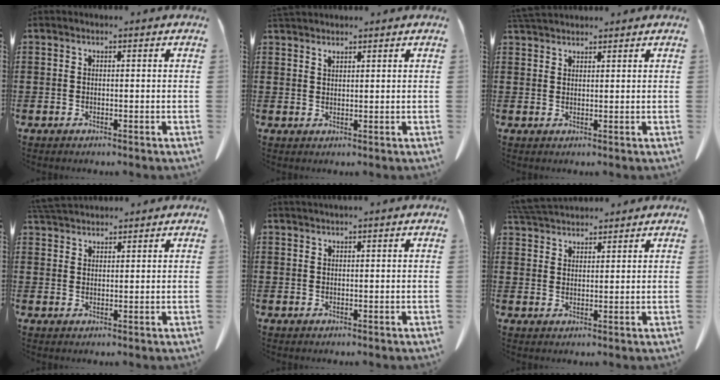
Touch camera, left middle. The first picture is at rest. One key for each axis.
{"total": 1.4, "fx": 1.3, "fy": 0.3, "fz": 0.4, "tx": -0.010, "ty": 0.000, "tz": 0.025}
{"total": 2.8, "fx": 2.6, "fy": 0.6, "fz": 0.7, "tx": -0.021, "ty": 0.000, "tz": 0.052}
{"total": 3.7, "fx": 3.6, "fy": 0.6, "fz": 0.9, "tx": -0.029, "ty": -0.003, "tz": 0.069}
{"total": 0.9, "fx": 0.8, "fy": -0.1, "fz": 0.3, "tx": -0.007, "ty": -0.002, "tz": 0.015}
{"total": 4.7, "fx": 4.6, "fy": 0.7, "fz": 0.9, "tx": -0.030, "ty": -0.009, "tz": 0.088}